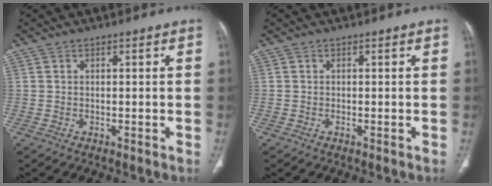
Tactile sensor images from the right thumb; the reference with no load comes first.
{"total": 0.0}